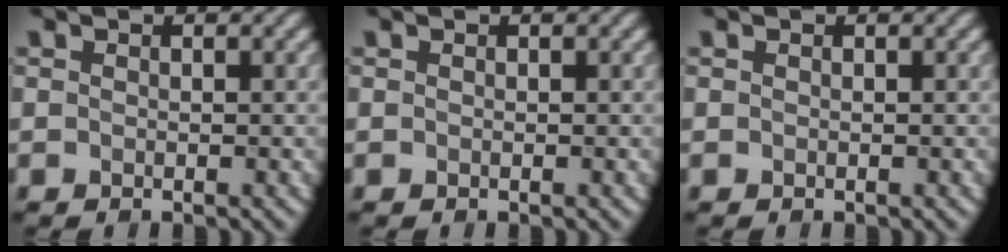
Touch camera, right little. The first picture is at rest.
{"total": 0.0}
{"total": 0.0}